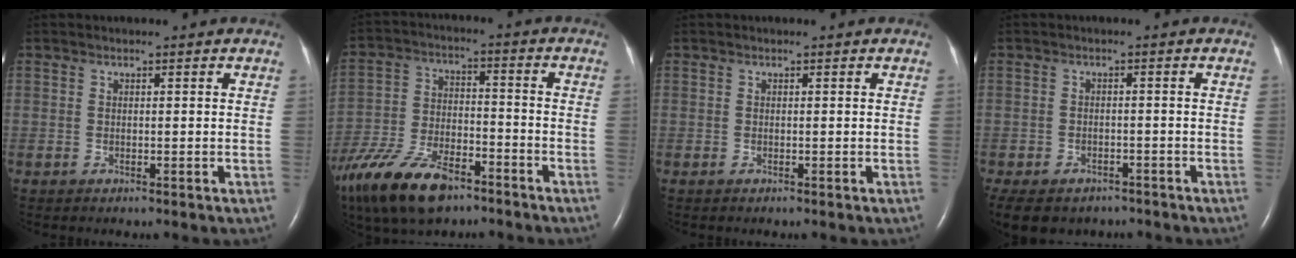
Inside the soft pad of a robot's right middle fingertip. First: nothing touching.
{"total": 16.7, "force": [-11.7, 6.3, 10.0], "torque": [-0.230, -0.025, -0.217]}
{"total": 0.0}
{"total": 14.2, "force": [-9.1, 9.6, 5.2], "torque": [-0.156, -0.010, -0.110]}